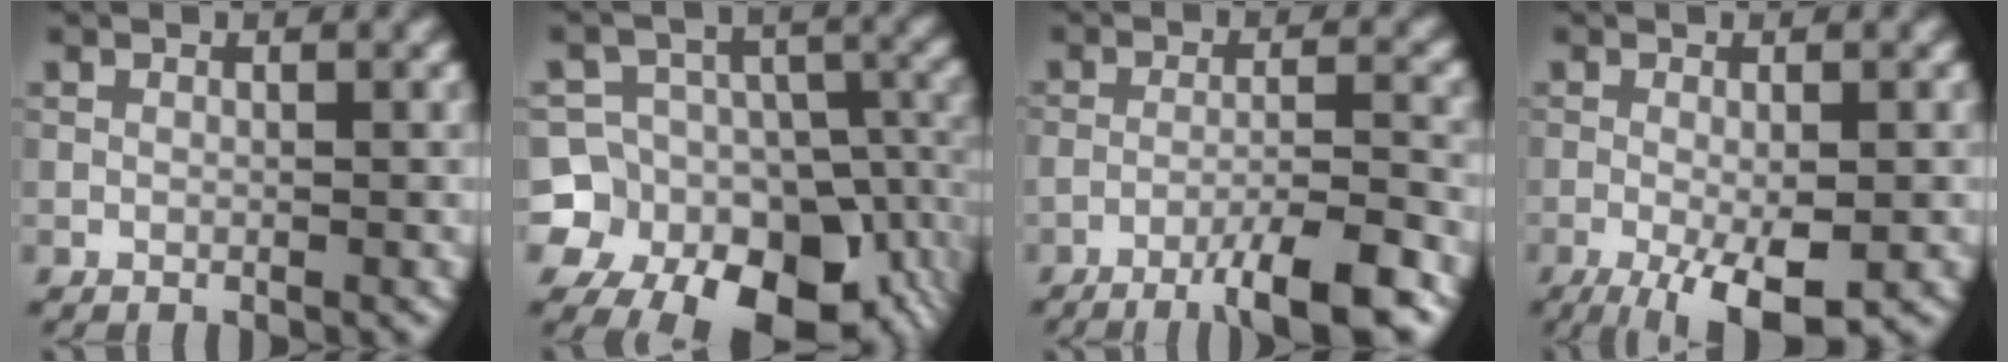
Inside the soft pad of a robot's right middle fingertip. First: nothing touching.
{"total": 18.1, "force": [-7.9, 14.8, 6.7], "torque": [-0.110, -0.032, -0.119]}
{"total": 6.6, "force": [-4.2, 0.8, 5.0], "torque": [-0.072, 0.006, -0.070]}
{"total": 6.1, "force": [-2.6, 1.7, 5.2], "torque": [-0.086, -0.009, -0.040]}